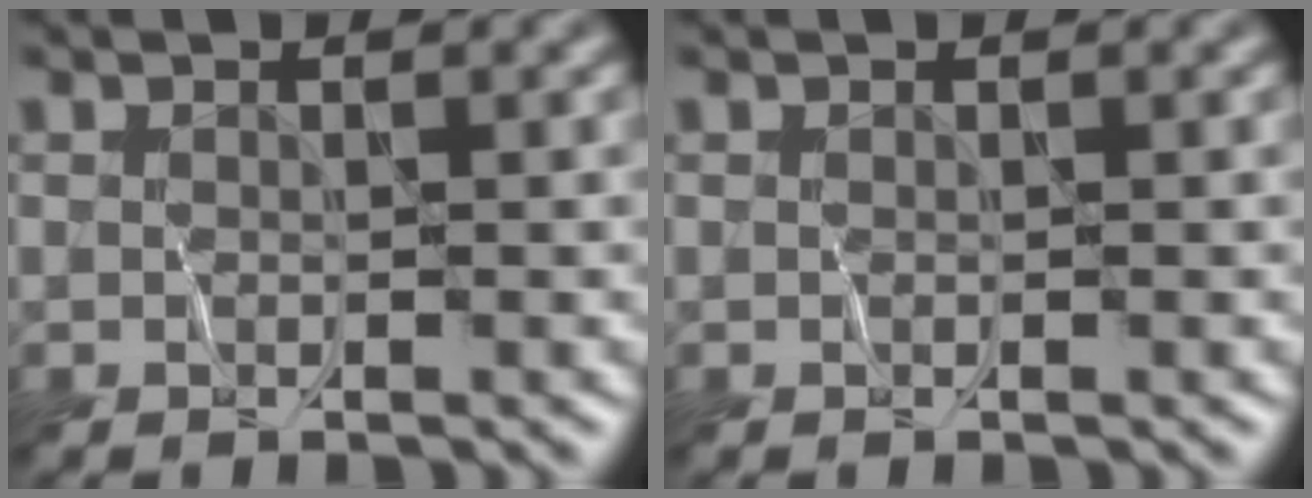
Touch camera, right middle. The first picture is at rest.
{"total": 0.0}